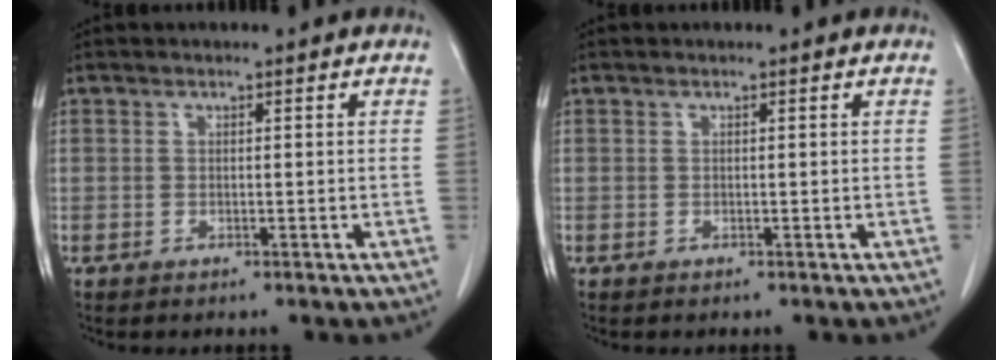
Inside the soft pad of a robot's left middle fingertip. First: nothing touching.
{"total": 0.0}